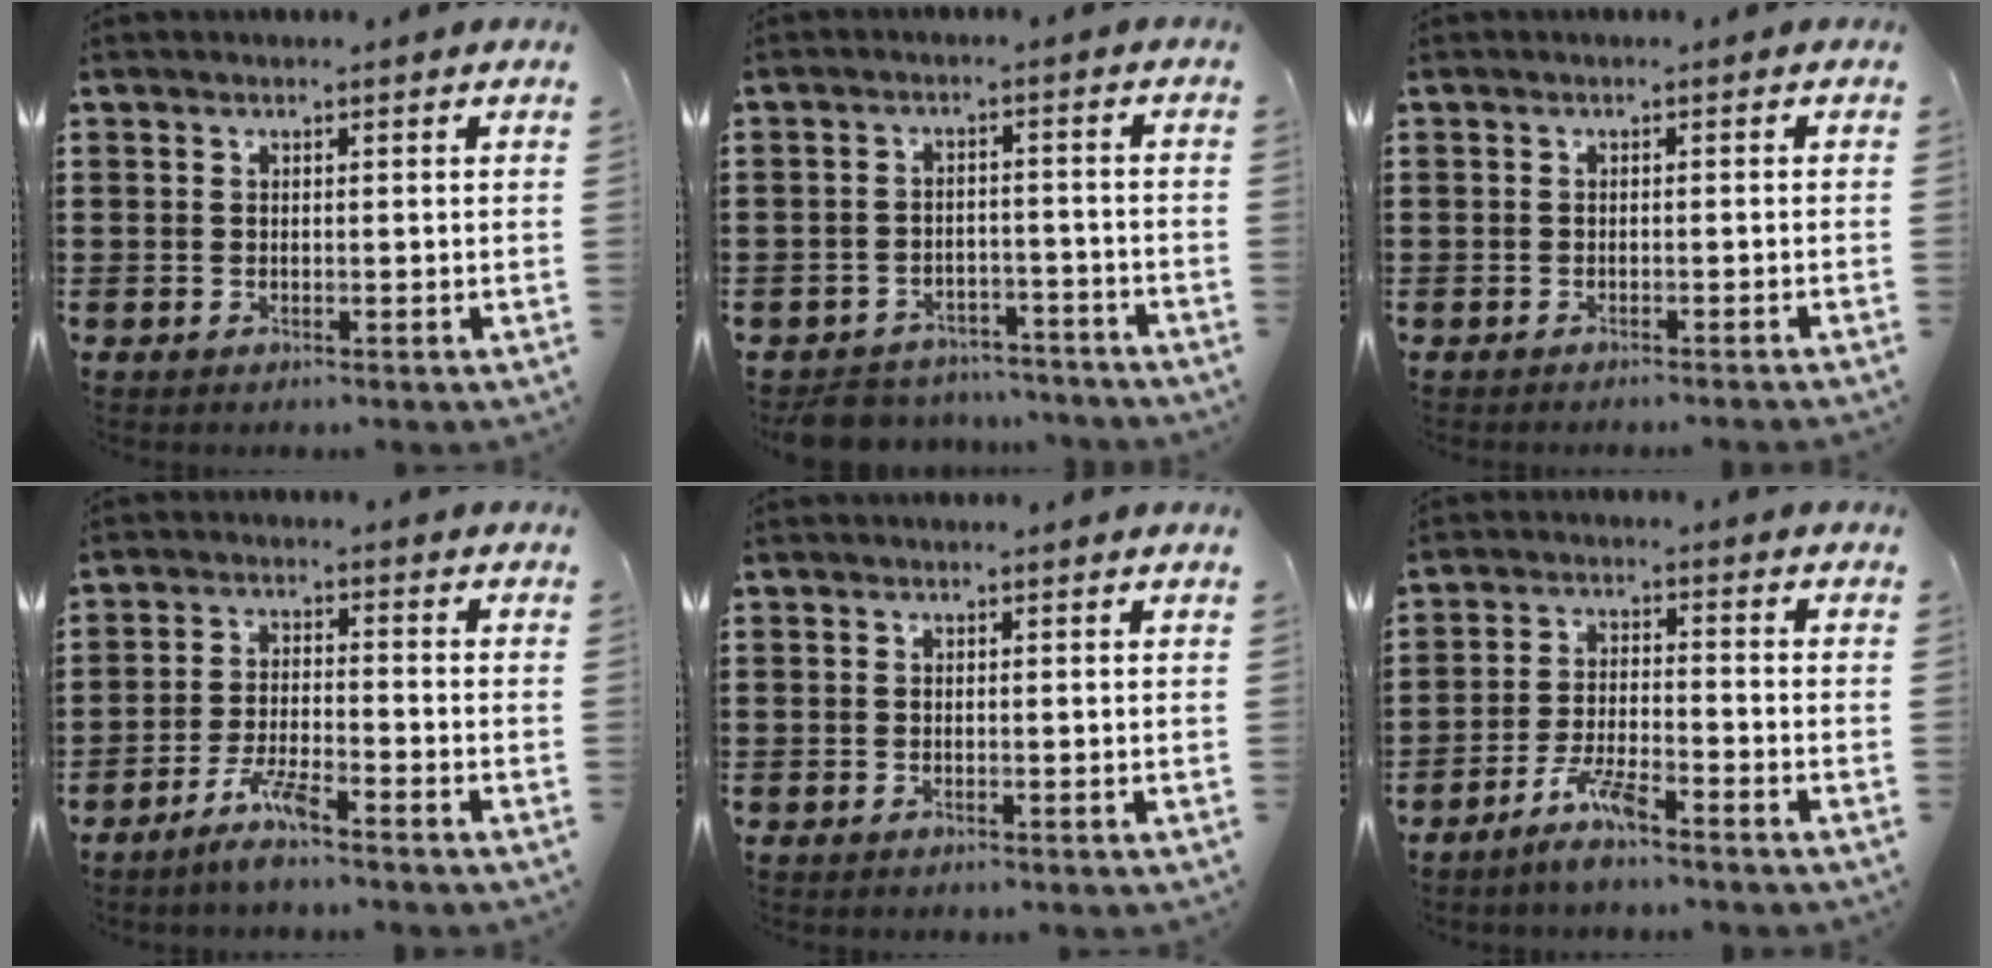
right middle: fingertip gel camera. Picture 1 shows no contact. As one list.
[{"total": 4.7, "force": [-4.6, 1.1, 0.2], "torque": [-0.012, 0.009, -0.096]}, {"total": 0.7, "force": [-0.6, -0.2, 0.2], "torque": [-0.004, -0.001, -0.013]}, {"total": 5.0, "force": [-3.9, 0.4, 3.1], "torque": [-0.072, -0.004, -0.074]}, {"total": 0.0}, {"total": 5.3, "force": [-4.2, 0.6, 3.2], "torque": [-0.074, -0.002, -0.080]}]